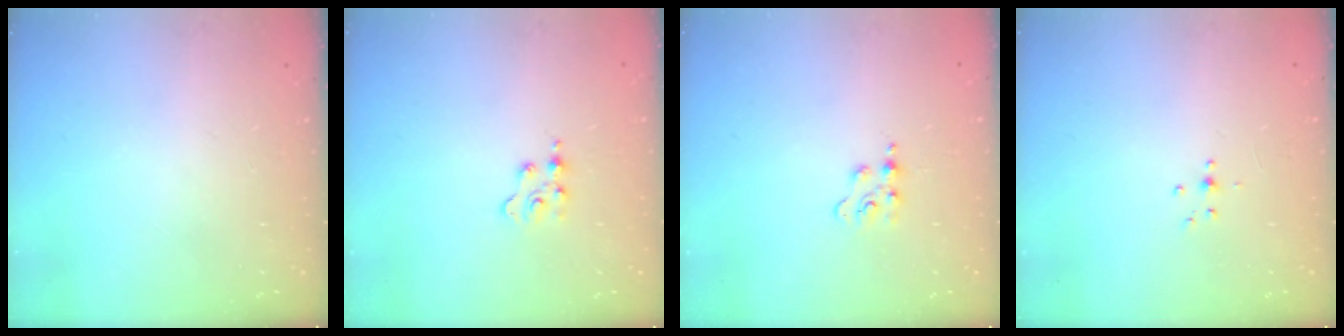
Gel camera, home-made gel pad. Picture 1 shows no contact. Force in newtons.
{"total": 2.5, "press": 2.5, "slide": 0.4}
{"total": 3.6, "press": 3.5, "slide": 0.5}
{"total": 3.0, "press": 2.8, "slide": 1.0}